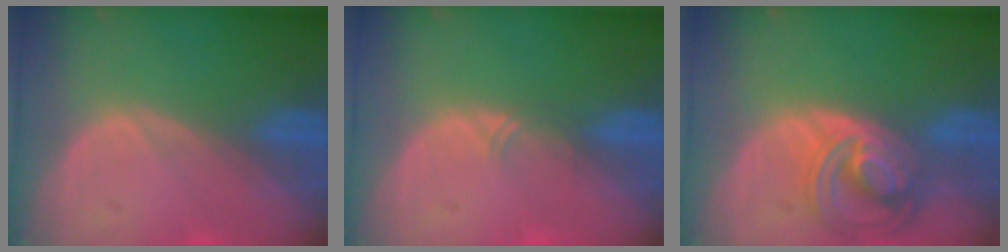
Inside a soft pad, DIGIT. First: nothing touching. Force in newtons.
{"total": 1.1, "press": 1.0, "slide": 0.6}
{"total": 8.5, "press": 7.4, "slide": 4.3}